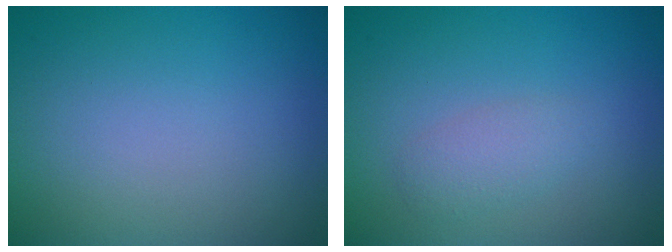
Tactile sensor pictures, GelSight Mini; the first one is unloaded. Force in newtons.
{"total": 1.8, "press": 1.8, "slide": 0.0}